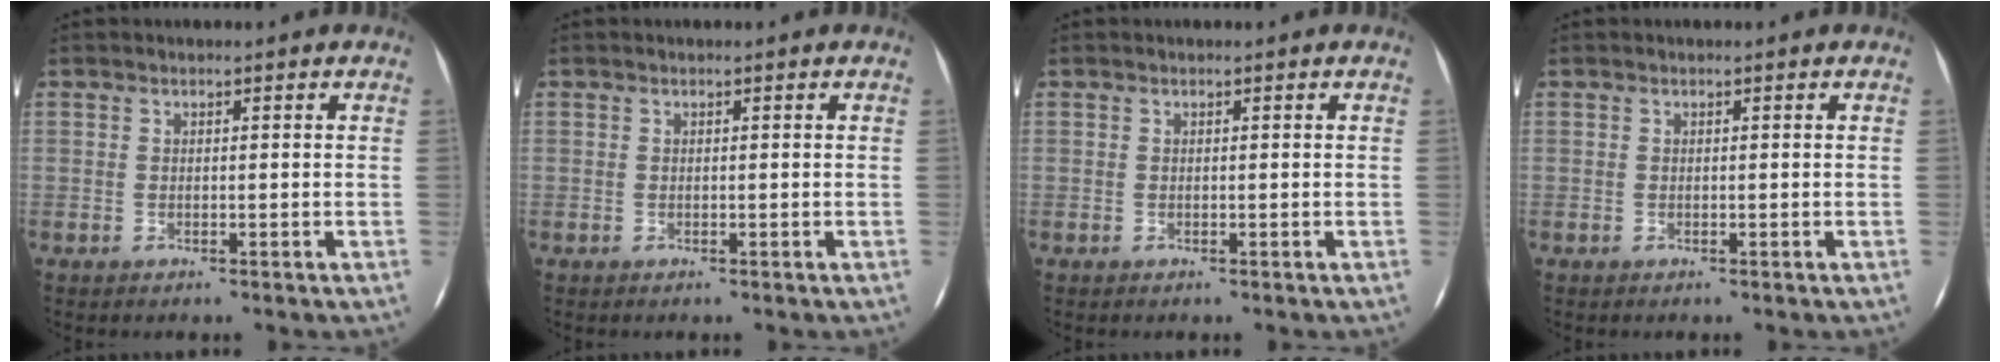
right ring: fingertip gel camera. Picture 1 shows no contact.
{"total": 0.0}
{"total": 0.0}
{"total": 0.0}